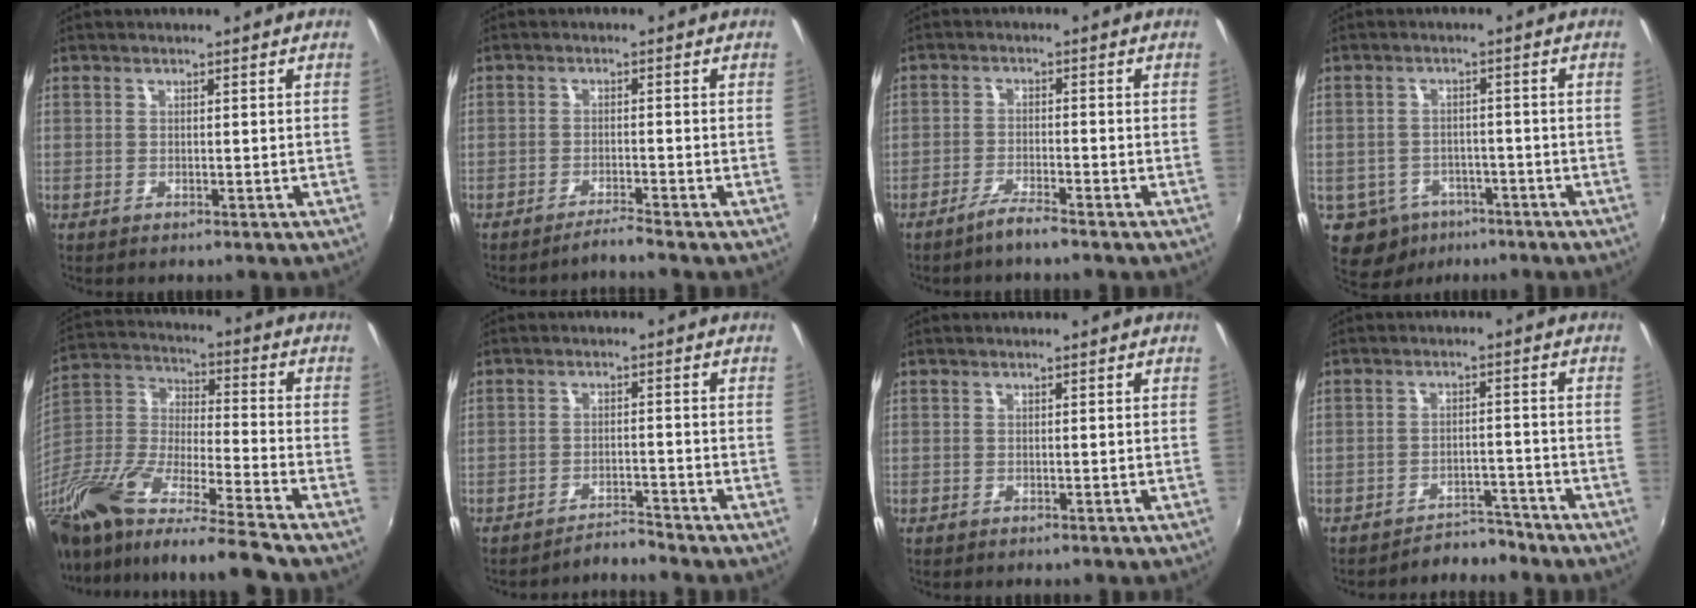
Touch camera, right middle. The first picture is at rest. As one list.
[{"total": 2.3, "force": [-2.1, -0.9, 0.4], "torque": [-0.019, 0.003, -0.038]}, {"total": 3.4, "force": [-2.9, 0.1, 1.7], "torque": [-0.052, 0.000, -0.056]}, {"total": 8.7, "force": [-4.9, 6.7, 2.7], "torque": [-0.079, 0.005, -0.060]}, {"total": 24.8, "force": [-18.8, 2.4, 16.0], "torque": [-0.276, -0.041, -0.337]}, {"total": 3.1, "force": [-3.0, -0.7, -0.4], "torque": [-0.004, 0.005, -0.047]}, {"total": 0.0}, {"total": 5.0, "force": [-4.8, 1.4, 0.3], "torque": [-0.013, 0.013, -0.064]}]